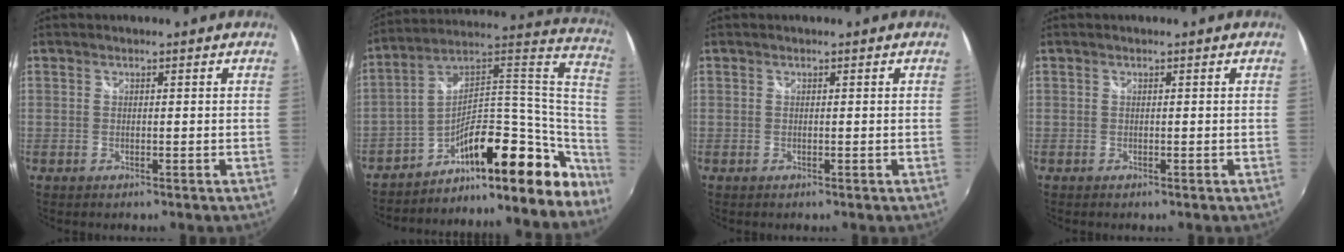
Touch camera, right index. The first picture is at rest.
{"total": 23.6, "force": [-15.8, 10.2, 14.2], "torque": [-0.174, 0.057, -0.231]}
{"total": 0.0}
{"total": 0.0}